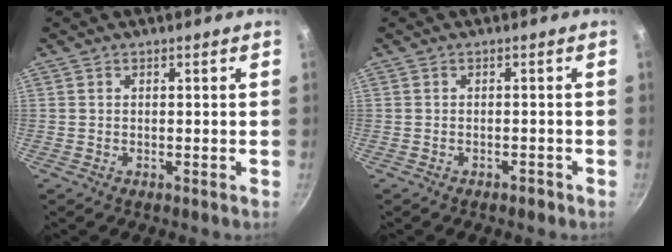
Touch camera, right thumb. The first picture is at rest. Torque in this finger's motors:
{"motor_torque": [-0.39, 0.11, -0.61, 0.09, 0.10]}